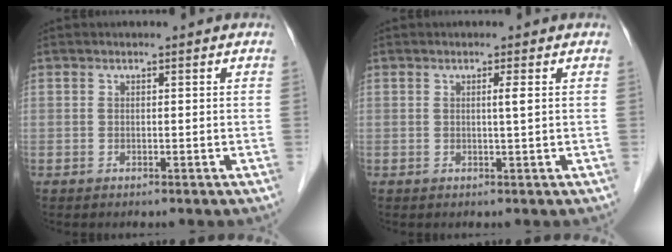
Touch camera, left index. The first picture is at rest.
{"total": 1.2, "force": [0.3, -0.4, 1.1], "torque": [-0.021, -0.002, 0.004]}